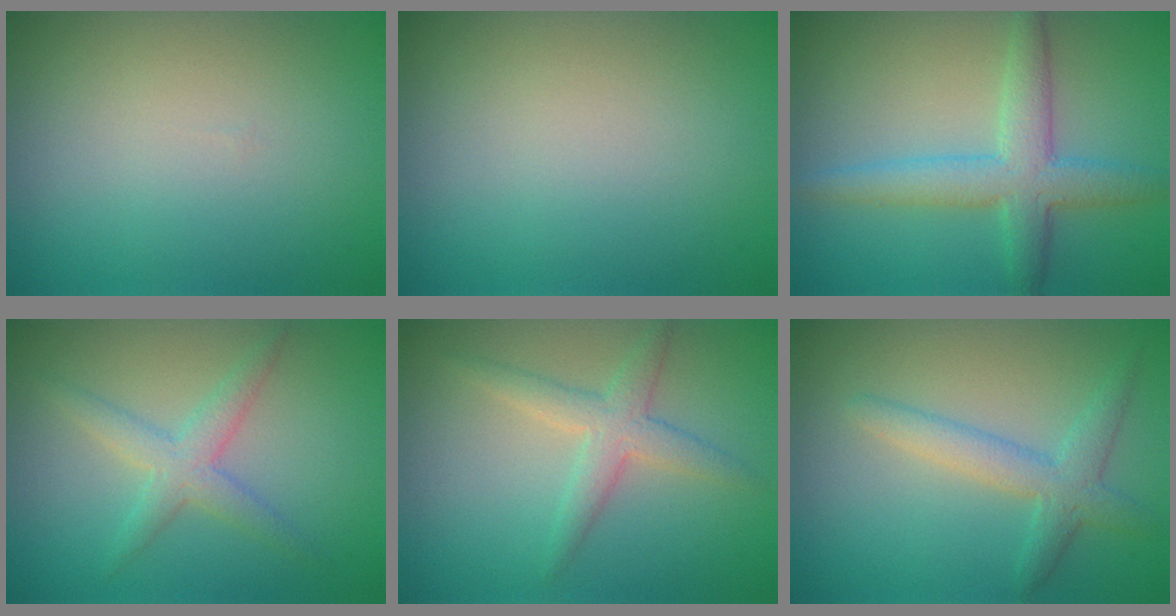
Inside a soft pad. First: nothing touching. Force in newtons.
{"total": 0.0}
{"total": 4.5, "press": 4.5, "slide": 0.2}
{"total": 2.8, "press": 2.8, "slide": 0.1}
{"total": 3.0, "press": 3.0, "slide": 0.1}
{"total": 3.1, "press": 3.1, "slide": 0.2}